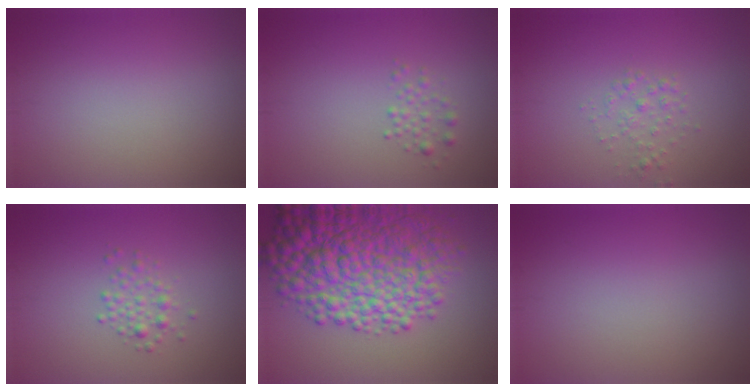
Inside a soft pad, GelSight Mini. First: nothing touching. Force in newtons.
{"total": 1.2, "press": 1.1, "slide": 0.1}
{"total": 1.4, "press": 1.4, "slide": 0.0}
{"total": 1.6, "press": 1.6, "slide": 0.0}
{"total": 10.7, "press": 10.7, "slide": 0.3}
{"total": 0.0}